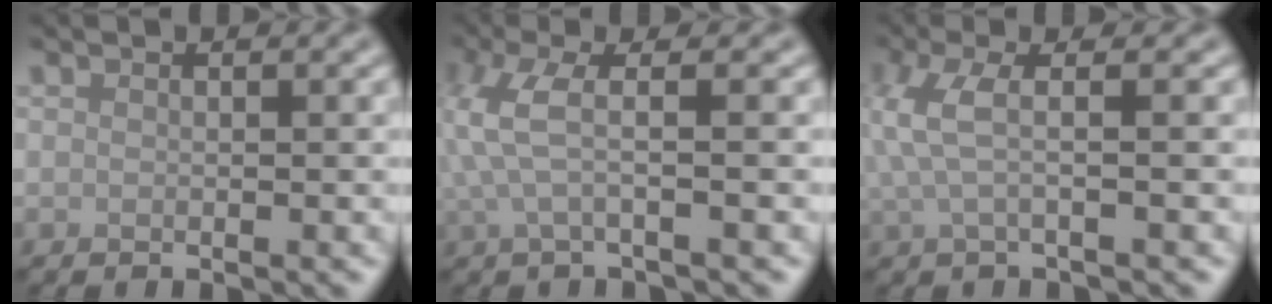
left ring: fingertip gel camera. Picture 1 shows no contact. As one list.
[{"total": 3.1, "force": [0.4, 0.6, 3.0], "torque": [-0.076, 0.000, 0.008]}, {"total": 2.9, "force": [0.3, 0.7, 2.8], "torque": [-0.066, 0.004, 0.003]}]